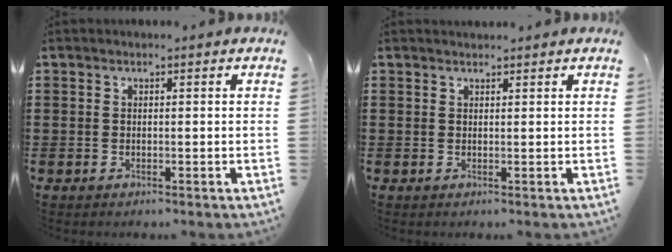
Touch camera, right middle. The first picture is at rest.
{"total": 0.8, "force": [0.8, 0.1, 0.0], "torque": [-0.001, 0.000, 0.015]}